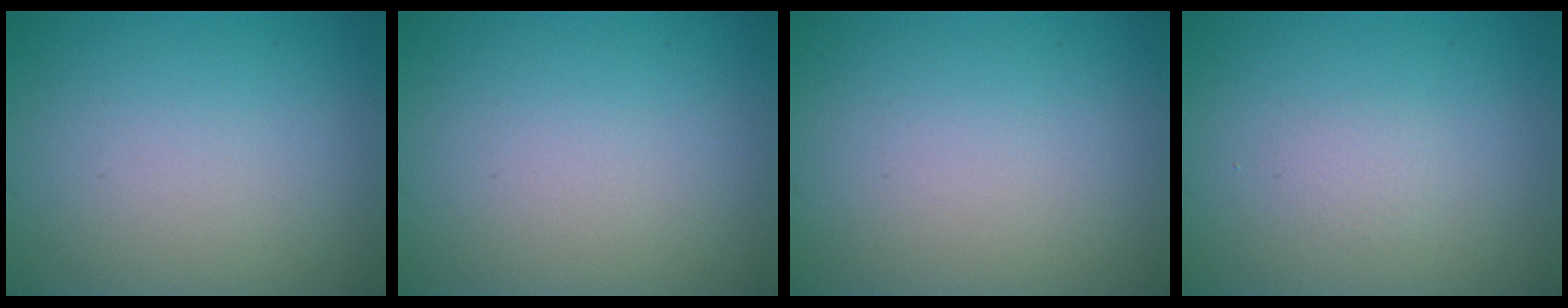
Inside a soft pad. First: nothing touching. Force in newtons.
{"total": 0.0}
{"total": 0.0}
{"total": 0.7, "press": 0.7, "slide": 0.0}